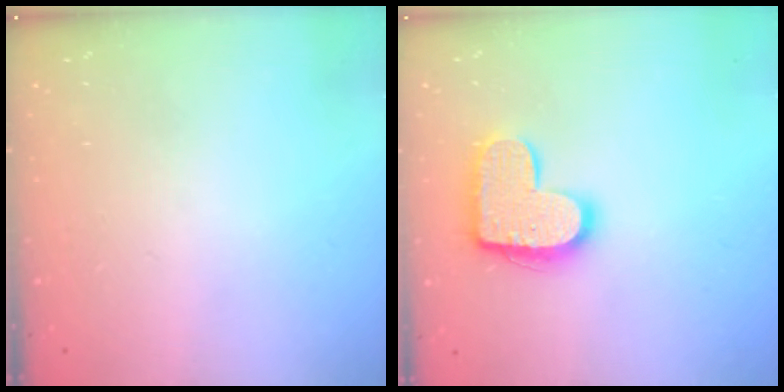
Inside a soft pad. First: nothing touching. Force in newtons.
{"total": 14.6, "press": 14.6, "slide": 0.8}